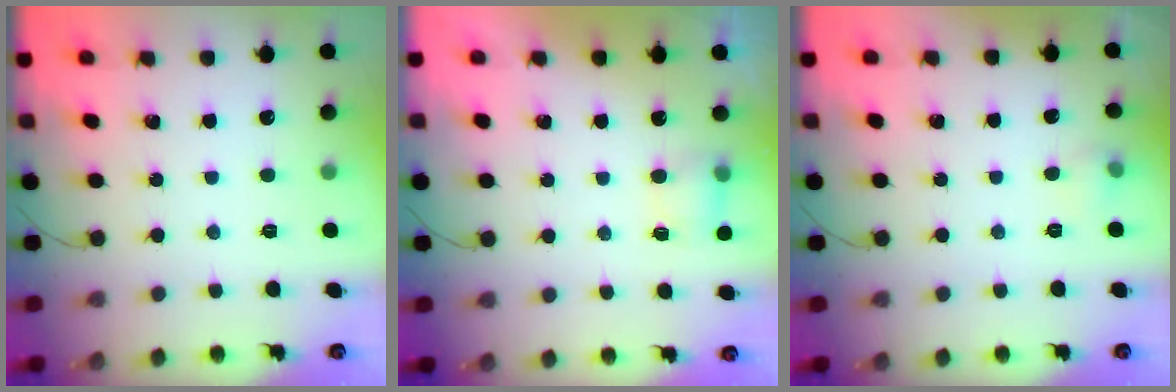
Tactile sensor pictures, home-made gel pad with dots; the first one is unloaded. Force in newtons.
{"total": 5.0, "press": 4.8, "slide": 1.0}
{"total": 4.0, "press": 3.7, "slide": 1.4}